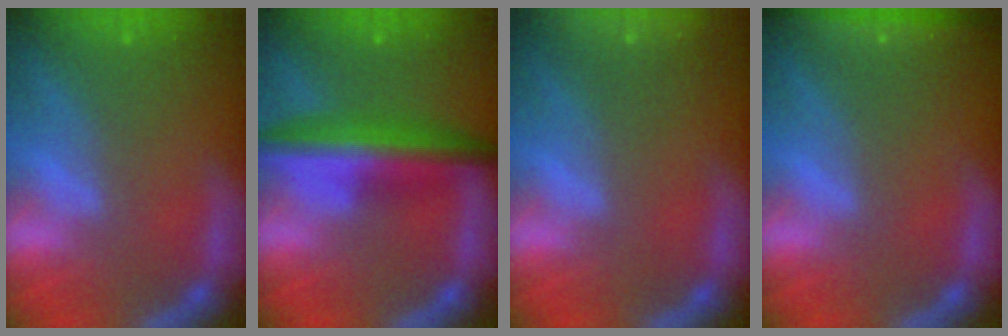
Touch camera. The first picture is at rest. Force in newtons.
{"total": 7.0}
{"total": 10.0}
{"total": 3.5}